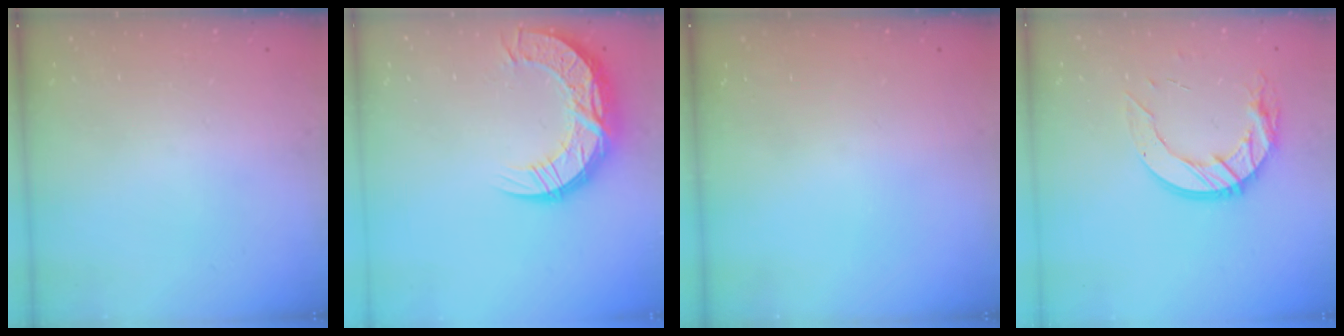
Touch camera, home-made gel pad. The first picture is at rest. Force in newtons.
{"total": 15.3, "press": 15.3, "slide": 1.0}
{"total": 0.0}
{"total": 12.9, "press": 12.9, "slide": 0.8}